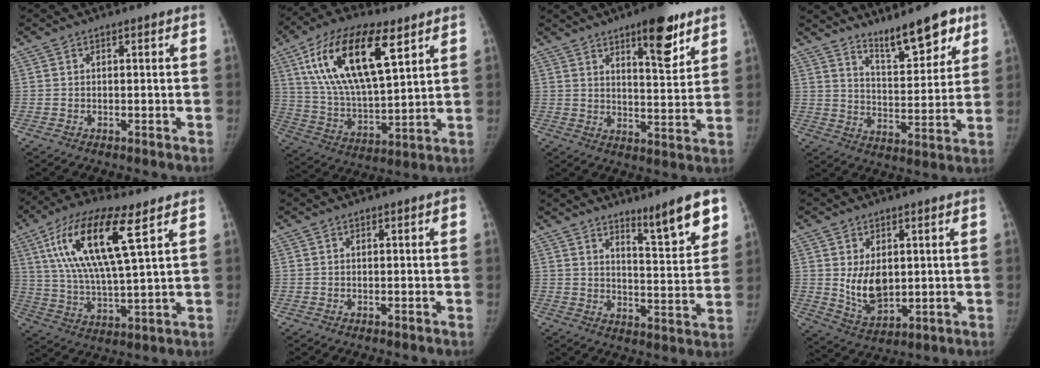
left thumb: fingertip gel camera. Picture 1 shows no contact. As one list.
[{"total": 22.2, "force": [10.0, 9.0, 17.7], "torque": [-0.310, -0.025, 0.182]}, {"total": 14.7, "force": [8.9, 4.4, 10.8], "torque": [-0.121, -0.055, 0.130]}, {"total": 12.3, "force": [9.1, 3.6, 7.5], "torque": [-0.083, -0.063, 0.150]}, {"total": 18.2, "force": [7.7, 4.9, 15.8], "torque": [-0.308, -0.017, 0.140]}, {"total": 0.9, "force": [0.2, 0.2, 0.9], "torque": [-0.013, 0.007, 0.002]}, {"total": 11.4, "force": [7.6, 1.8, 8.3], "torque": [-0.100, -0.054, 0.117]}, {"total": 8.5, "force": [1.3, 5.4, 6.5], "torque": [-0.093, -0.022, 0.041]}]